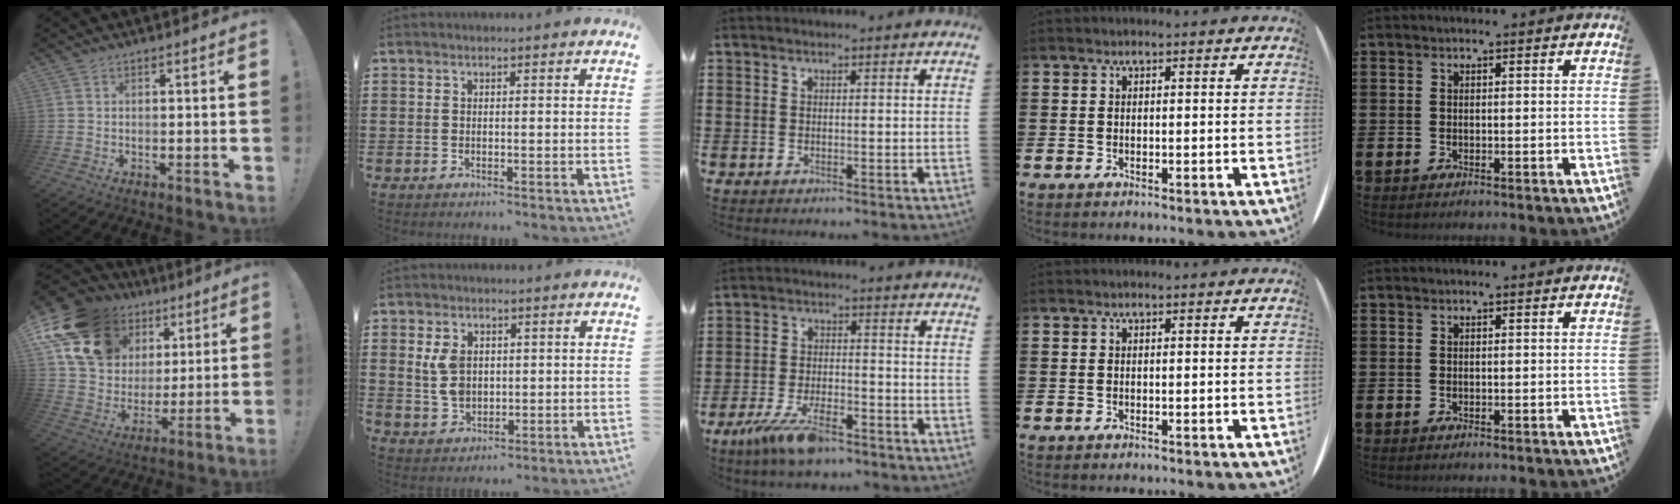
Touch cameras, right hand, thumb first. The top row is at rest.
{"thumb": {"total": 20.0, "force": [10.8, 14.1, 9.0], "torque": [-0.147, -0.058, 0.224]}, "index": {"total": 5.3, "force": [1.1, 3.7, 3.6], "torque": [-0.095, 0.006, 0.015]}, "middle": {"total": 8.2, "force": [-5.6, 2.3, 5.5], "torque": [-0.117, -0.008, -0.102]}}